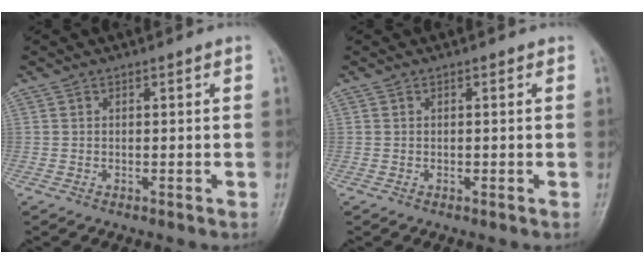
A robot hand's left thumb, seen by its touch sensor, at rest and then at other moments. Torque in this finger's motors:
{"motor_torque": [-0.02, -0.02, 0.06, 0.04, 0.00]}